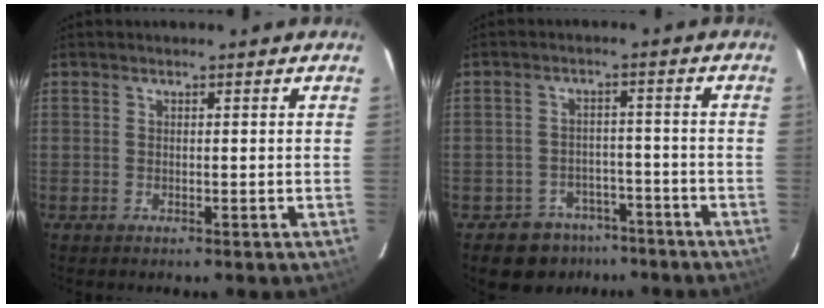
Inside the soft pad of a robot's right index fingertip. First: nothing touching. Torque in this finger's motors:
{"motor_torque": [0.01, -0.23, -0.28, -0.14]}